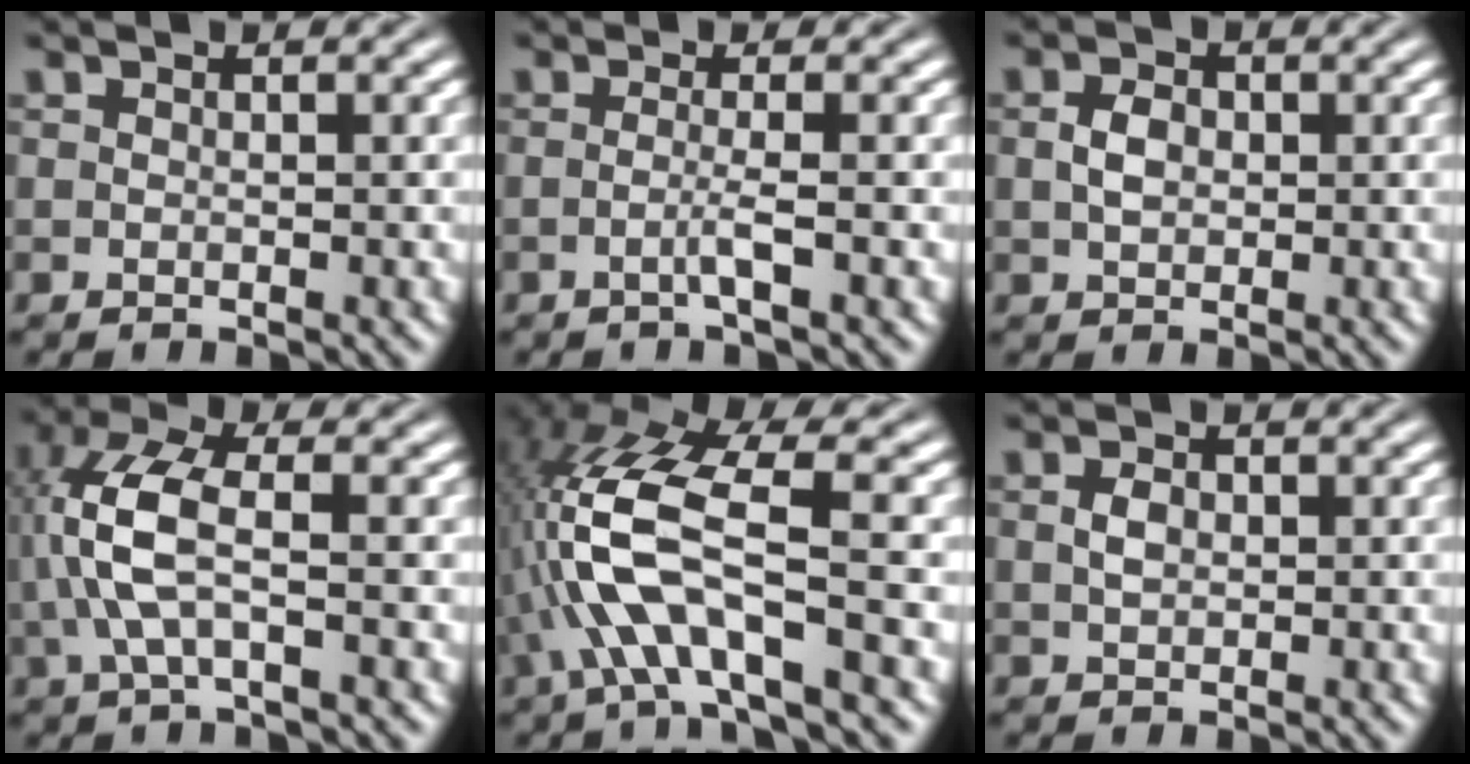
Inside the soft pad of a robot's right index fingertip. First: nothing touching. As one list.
[{"total": 1.9, "force": [-0.9, -1.1, 1.3], "torque": [-0.022, -0.008, -0.013]}, {"total": 1.0, "force": [0.1, 0.2, 1.0], "torque": [-0.010, -0.007, 0.011]}, {"total": 4.8, "force": [0.3, 1.5, 4.5], "torque": [-0.108, -0.006, 0.015]}, {"total": 7.5, "force": [0.3, 2.6, 7.1], "torque": [-0.164, -0.014, 0.015]}, {"total": 0.7, "force": [0.1, -0.3, 0.7], "torque": [-0.006, -0.008, 0.012]}]